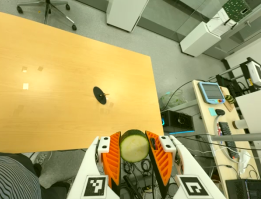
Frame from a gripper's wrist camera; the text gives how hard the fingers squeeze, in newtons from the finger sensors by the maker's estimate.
{"total": 11.2, "left": 10.7, "right": 11.7}